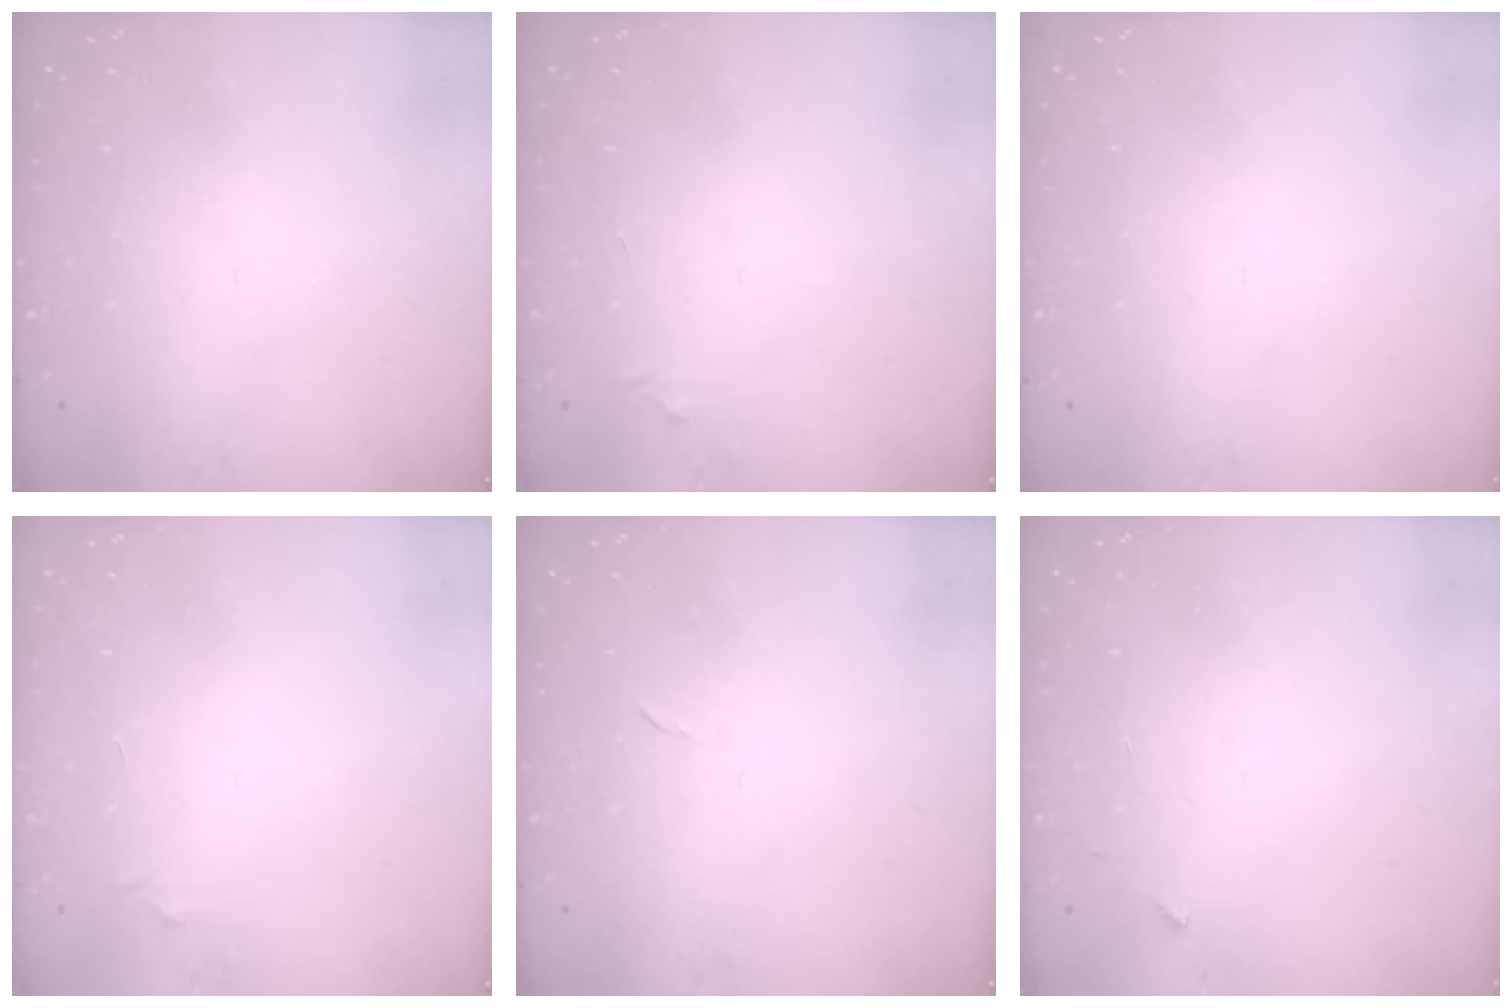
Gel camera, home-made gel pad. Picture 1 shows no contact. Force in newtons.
{"total": 3.3, "press": 3.2, "slide": 0.5}
{"total": 0.0}
{"total": 3.3, "press": 3.2, "slide": 0.5}
{"total": 2.3, "press": 2.3, "slide": 0.4}
{"total": 2.0, "press": 2.0, "slide": 0.2}